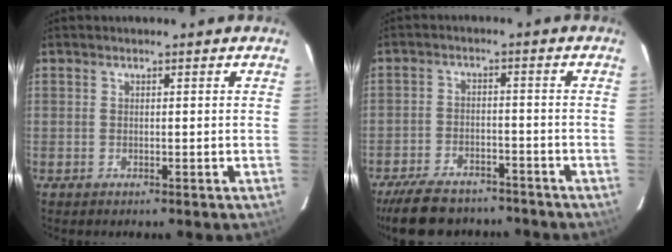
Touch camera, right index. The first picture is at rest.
{"total": 14.0, "force": [-11.5, 5.7, 5.6], "torque": [-0.135, -0.002, -0.172]}